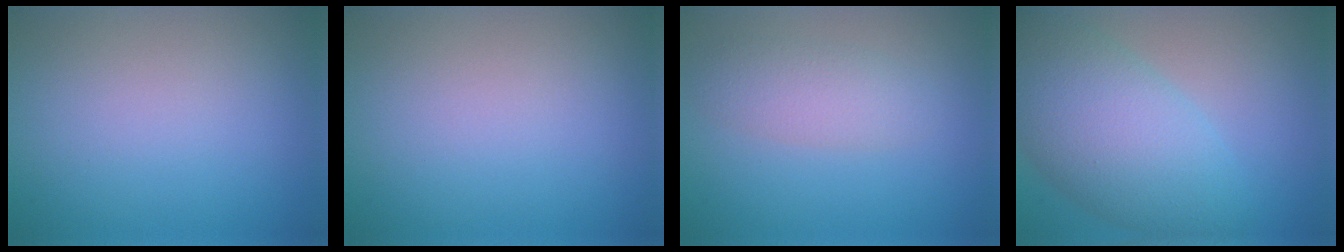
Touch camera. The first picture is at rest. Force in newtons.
{"total": 0.0}
{"total": 2.7, "press": 2.7, "slide": 0.0}
{"total": 8.2, "press": 8.2, "slide": 0.3}